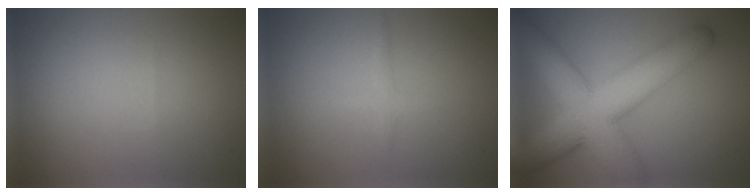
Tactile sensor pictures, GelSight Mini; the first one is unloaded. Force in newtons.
{"total": 1.1, "press": 1.1, "slide": 0.0}
{"total": 10.5, "press": 10.5, "slide": 0.2}